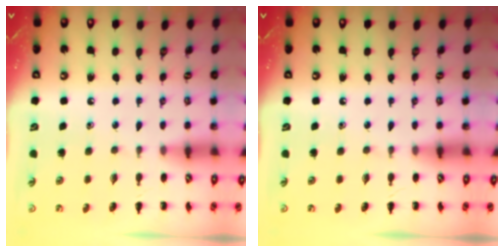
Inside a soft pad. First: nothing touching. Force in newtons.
{"total": 0.0}